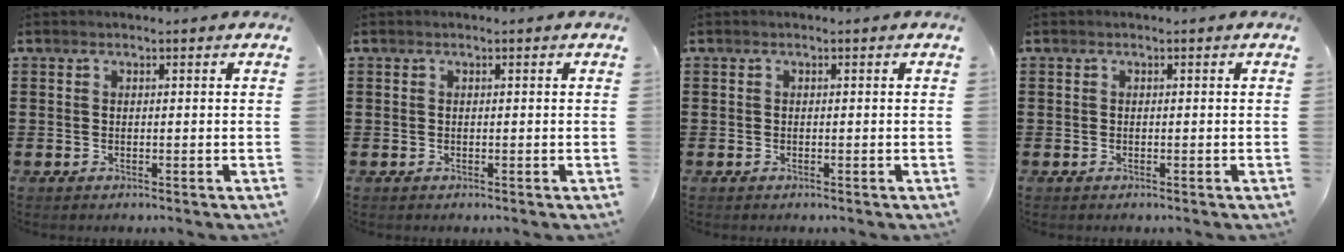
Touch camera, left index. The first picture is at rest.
{"total": 0.0}
{"total": 0.0}
{"total": 0.0}